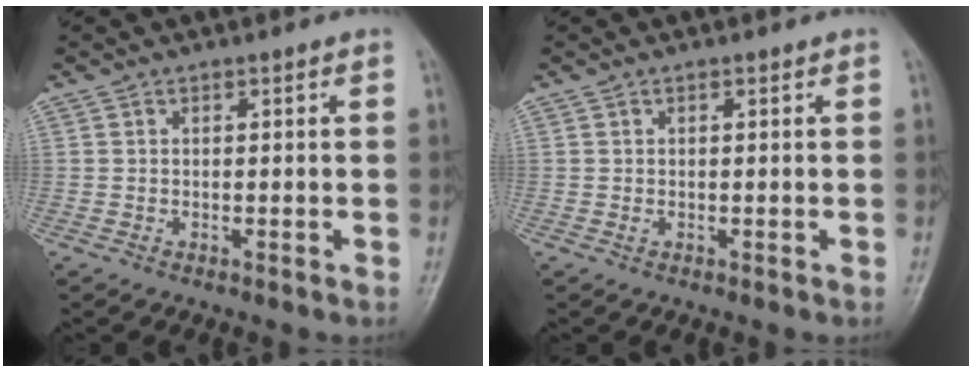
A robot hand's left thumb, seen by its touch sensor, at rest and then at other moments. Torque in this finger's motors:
{"motor_torque": [-0.01, 0.11, 0.21, -0.02, 0.00]}